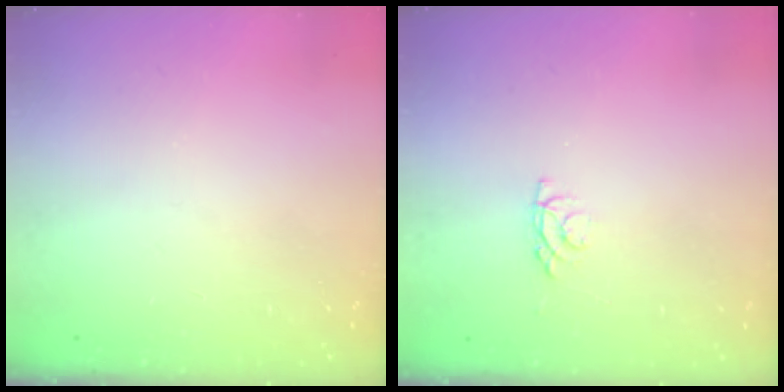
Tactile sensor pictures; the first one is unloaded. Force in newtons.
{"total": 3.9, "press": 3.8, "slide": 0.5}